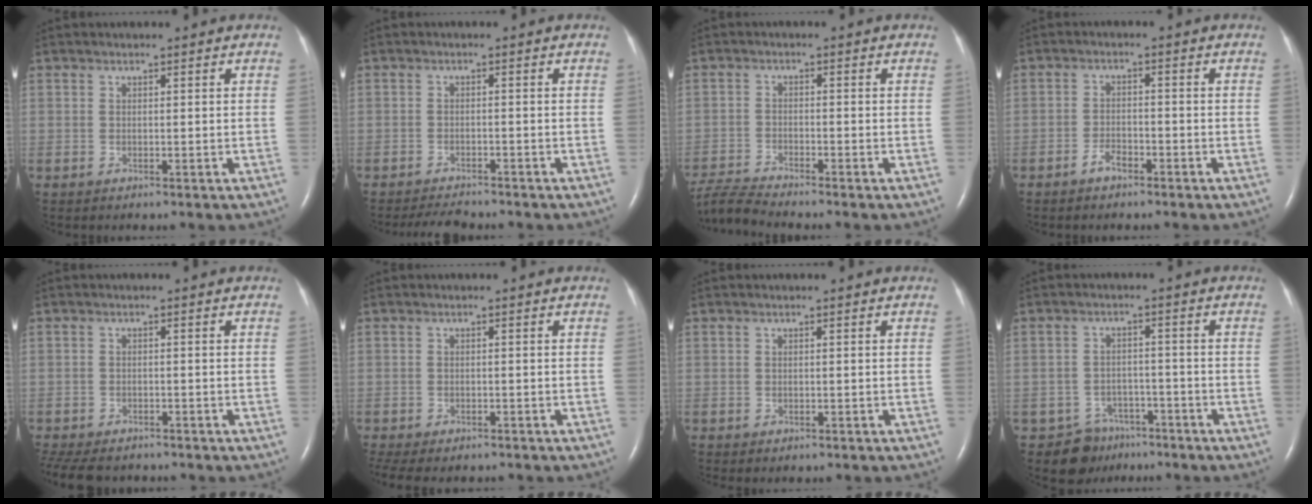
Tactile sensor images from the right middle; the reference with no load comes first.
{"total": 4.8, "force": [-4.5, 0.7, 1.4], "torque": [-0.025, -0.014, -0.072]}
{"total": 5.8, "force": [-5.6, -1.4, 0.9], "torque": [-0.024, -0.011, -0.109]}
{"total": 2.6, "force": [-1.9, 1.1, 1.4], "torque": [-0.027, 0.003, -0.035]}
{"total": 11.7, "force": [-9.5, 4.9, 4.9], "torque": [-0.119, -0.015, -0.129]}
{"total": 9.8, "force": [-7.9, 3.9, 4.3], "torque": [-0.090, -0.002, -0.101]}
{"total": 0.8, "force": [-0.6, 0.4, 0.4], "torque": [-0.006, -0.001, -0.006]}
{"total": 6.2, "force": [-4.5, 4.2, -0.4], "torque": [0.013, 0.017, -0.068]}